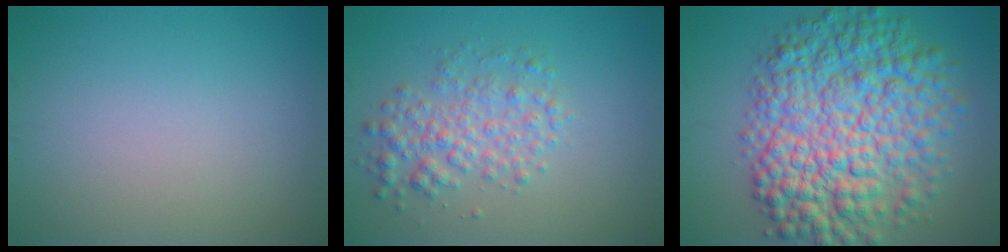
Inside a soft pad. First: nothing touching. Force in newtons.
{"total": 3.4, "press": 3.4, "slide": 0.0}
{"total": 11.5, "press": 11.5, "slide": 0.1}